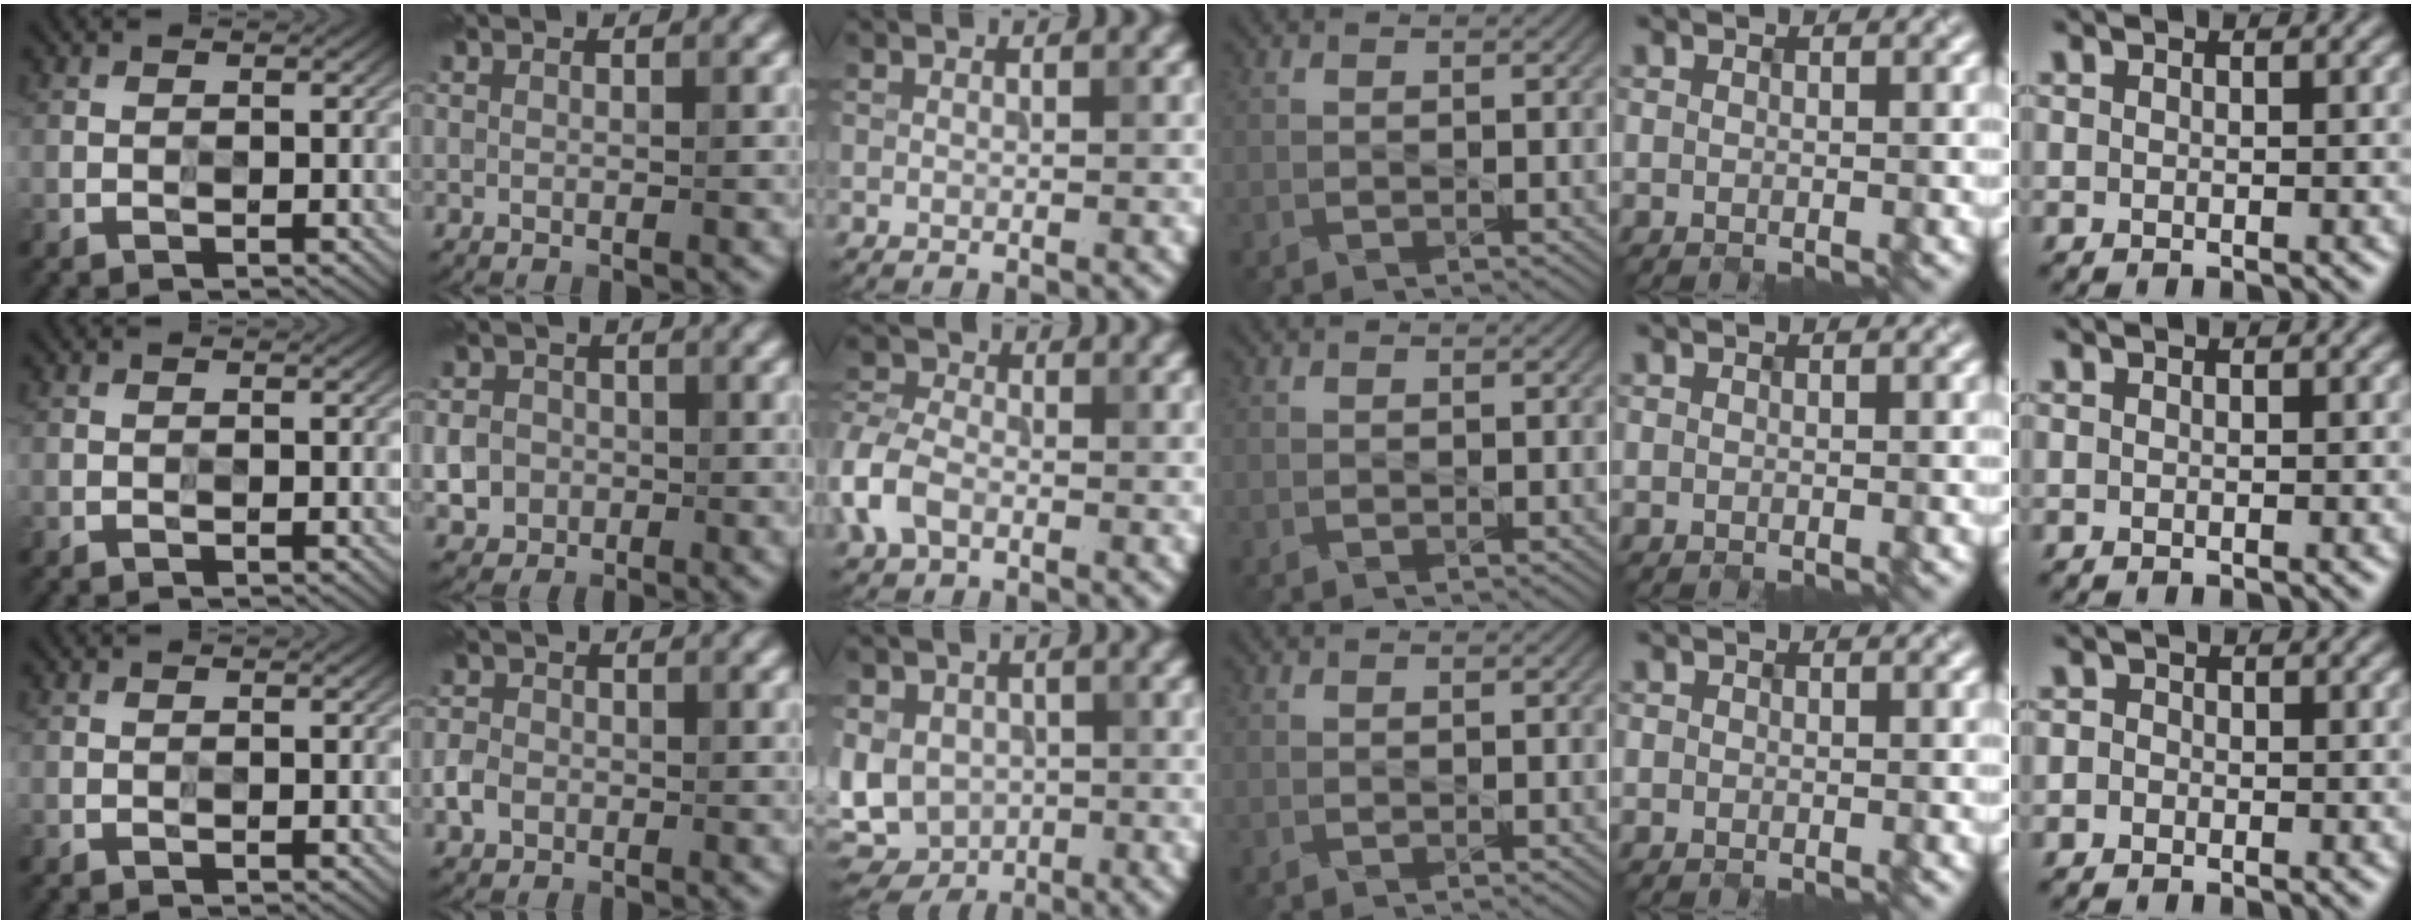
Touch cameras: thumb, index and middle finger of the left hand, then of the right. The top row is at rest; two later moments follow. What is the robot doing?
{"motion": "wipe", "object": "paper plate"}